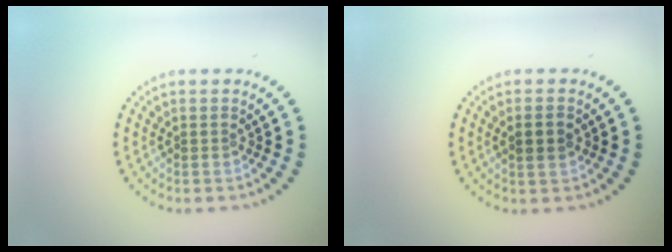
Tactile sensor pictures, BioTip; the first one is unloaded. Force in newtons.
{"total": 1.8, "press": 1.8, "slide": 0.3}